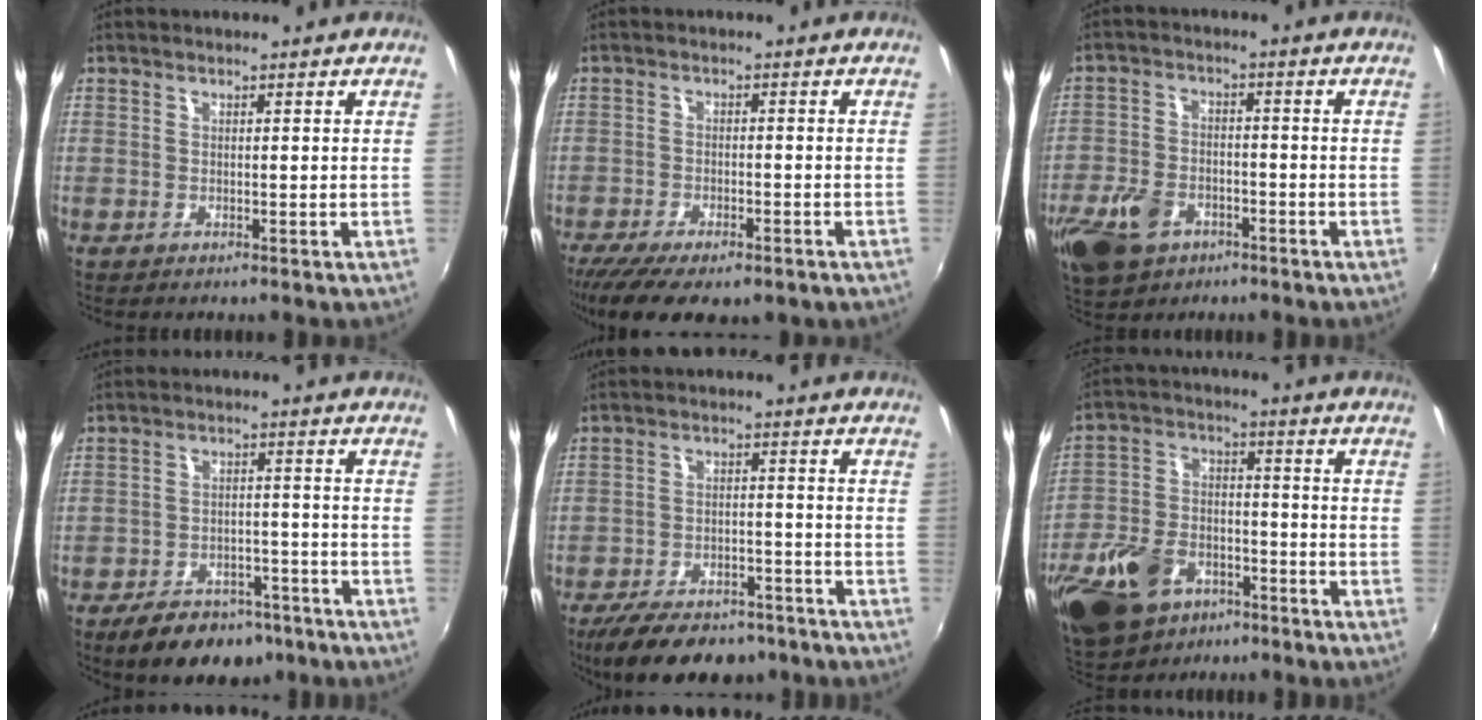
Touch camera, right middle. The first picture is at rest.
{"total": 12.5, "force": [-9.0, 4.4, 7.6], "torque": [-0.169, -0.048, -0.141]}
{"total": 11.1, "force": [-6.0, 7.2, 6.0], "torque": [-0.147, -0.006, -0.108]}
{"total": 11.8, "force": [-8.4, 6.3, 5.4], "torque": [-0.120, 0.009, -0.114]}
{"total": 15.6, "force": [-11.8, 6.7, 7.6], "torque": [-0.163, -0.016, -0.174]}
{"total": 19.7, "force": [-11.2, 11.9, 11.0], "torque": [-0.254, -0.013, -0.189]}